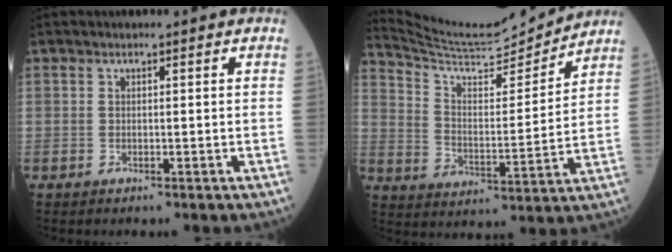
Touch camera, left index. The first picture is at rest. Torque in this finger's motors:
{"motor_torque": [0.81, -1.33, -0.03, -0.02]}